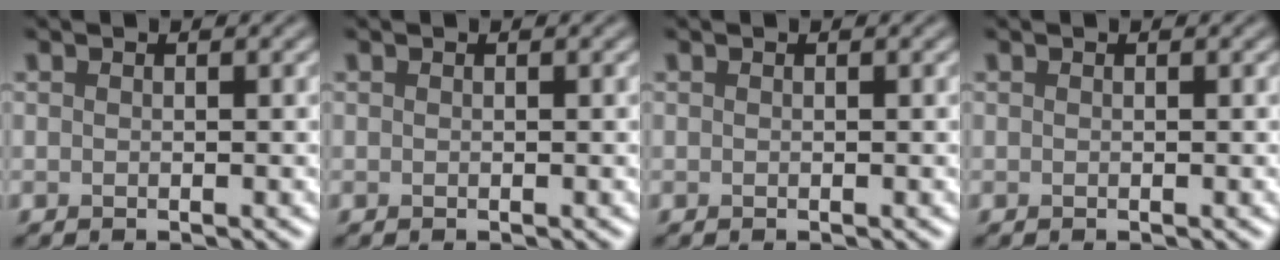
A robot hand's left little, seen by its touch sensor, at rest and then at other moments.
{"total": 0.0}
{"total": 0.0}
{"total": 0.0}